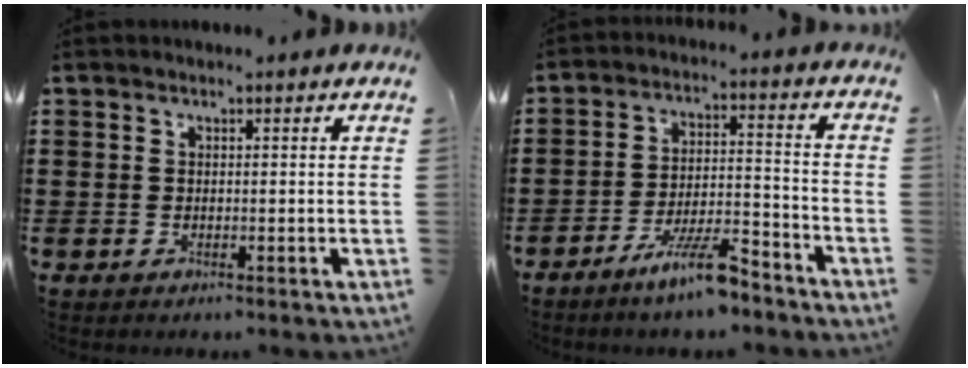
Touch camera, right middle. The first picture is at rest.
{"total": 8.2, "force": [-6.2, 1.2, 5.2], "torque": [-0.105, -0.002, -0.118]}